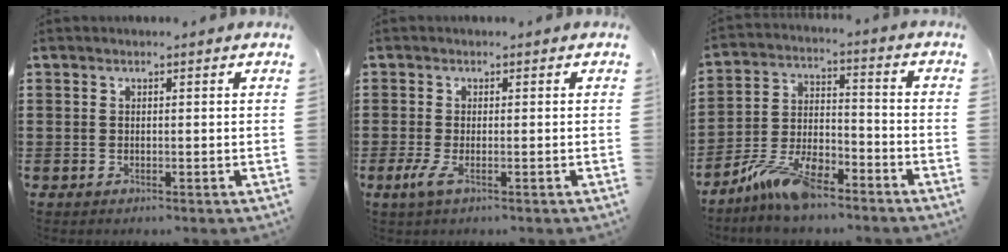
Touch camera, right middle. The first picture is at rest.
{"total": 2.1, "force": [-0.9, 0.5, 1.8], "torque": [-0.055, -0.012, -0.023]}
{"total": 9.7, "force": [-7.4, 3.0, 5.4], "torque": [-0.118, 0.014, -0.145]}